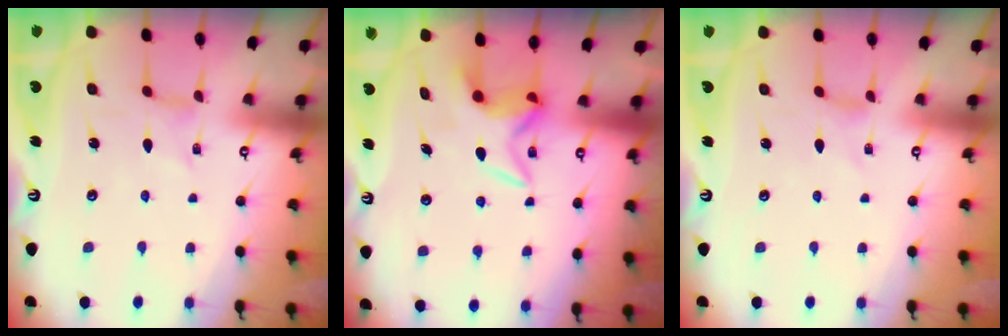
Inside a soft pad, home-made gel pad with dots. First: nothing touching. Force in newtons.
{"total": 7.1, "press": 7.1, "slide": 0.3}
{"total": 0.0}